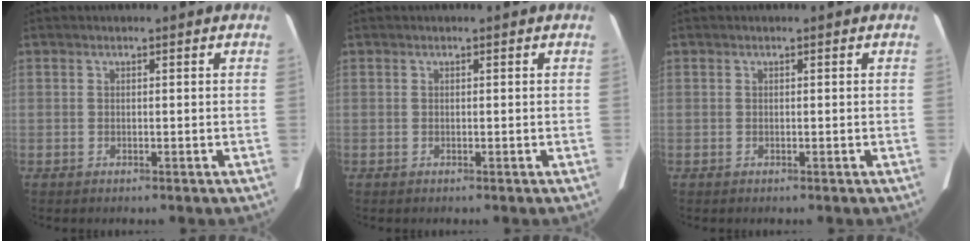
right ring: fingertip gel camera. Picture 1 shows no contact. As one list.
[{"total": 0.0}, {"total": 0.0}]